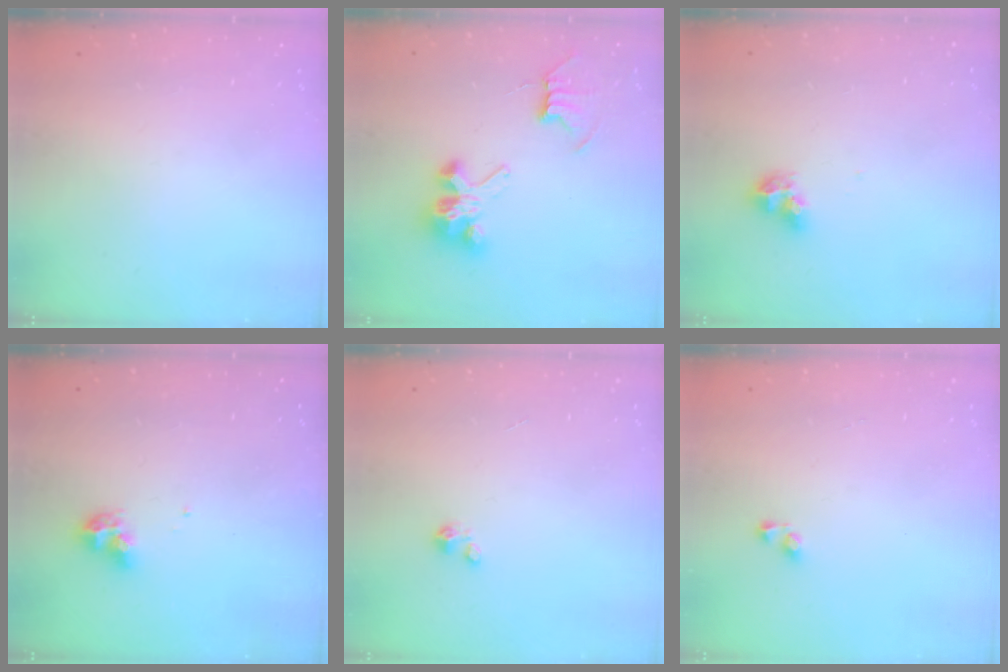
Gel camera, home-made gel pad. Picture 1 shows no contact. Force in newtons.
{"total": 8.0, "press": 8.0, "slide": 0.5}
{"total": 7.1, "press": 7.1, "slide": 0.7}
{"total": 7.8, "press": 7.7, "slide": 0.6}
{"total": 1.2, "press": 1.1, "slide": 0.1}
{"total": 3.1, "press": 3.1, "slide": 0.2}